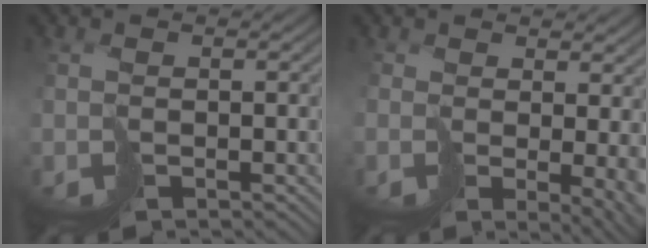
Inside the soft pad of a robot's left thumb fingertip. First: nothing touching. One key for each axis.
{"total": 4.8, "fx": -0.3, "fy": 1.3, "fz": 4.6, "tx": -0.067, "ty": -0.022, "tz": 0.009}